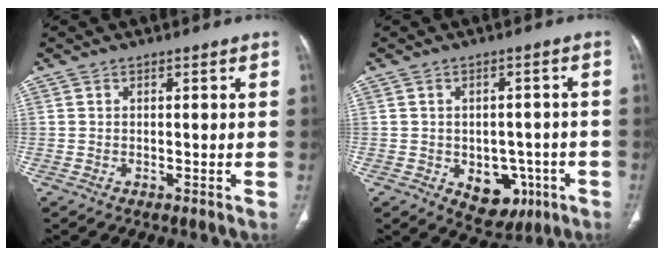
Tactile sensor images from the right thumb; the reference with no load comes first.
{"total": 9.1, "force": [-3.2, 6.4, 5.6], "torque": [-0.034, 0.019, -0.026]}